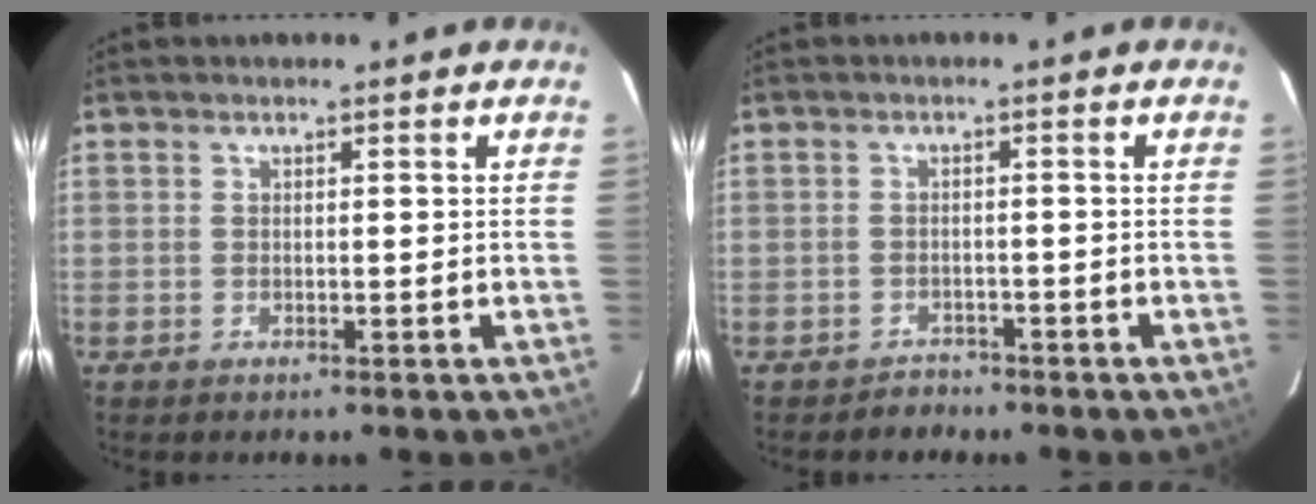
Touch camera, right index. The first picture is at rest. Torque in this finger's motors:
{"motor_torque": [-0.02, -0.05, 0.01, 0.00]}